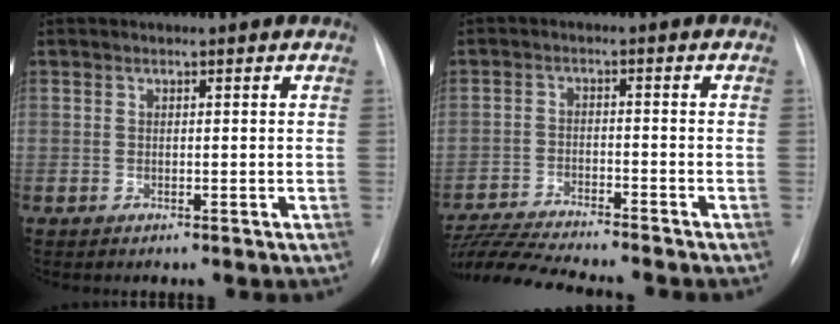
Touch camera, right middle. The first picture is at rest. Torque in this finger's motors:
{"motor_torque": [0.25, -0.43, 0.10, 0.04]}